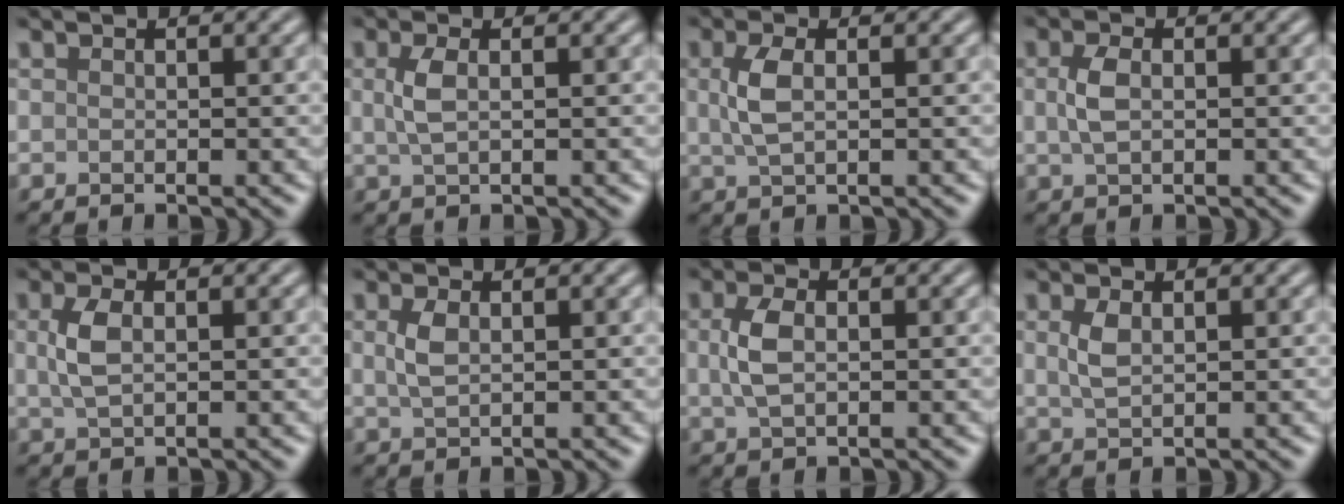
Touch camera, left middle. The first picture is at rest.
{"total": 1.9, "force": [0.4, 0.8, 1.7], "torque": [-0.040, 0.002, 0.009]}
{"total": 2.6, "force": [0.6, 1.2, 2.3], "torque": [-0.056, 0.002, 0.011]}
{"total": 2.0, "force": [0.2, 1.2, 1.7], "torque": [-0.041, 0.001, 0.004]}
{"total": 2.6, "force": [0.6, 1.4, 2.1], "torque": [-0.053, 0.001, 0.012]}
{"total": 1.8, "force": [0.5, 0.9, 1.5], "torque": [-0.037, 0.000, 0.013]}
{"total": 2.8, "force": [0.4, 1.6, 2.2], "torque": [-0.053, 0.002, 0.007]}
{"total": 1.8, "force": [0.6, 0.9, 1.4], "torque": [-0.036, -0.001, 0.016]}